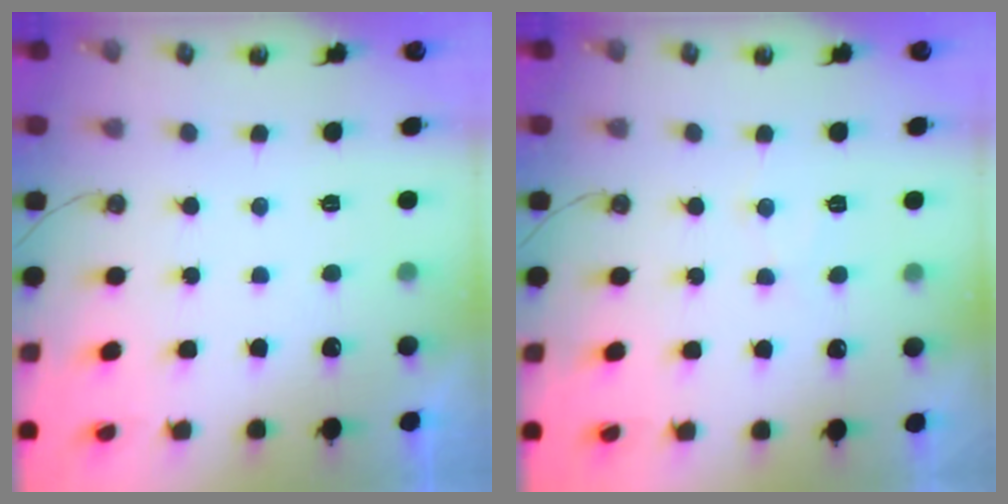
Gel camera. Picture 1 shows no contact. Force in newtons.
{"total": 6.3, "press": 6.3, "slide": 0.8}